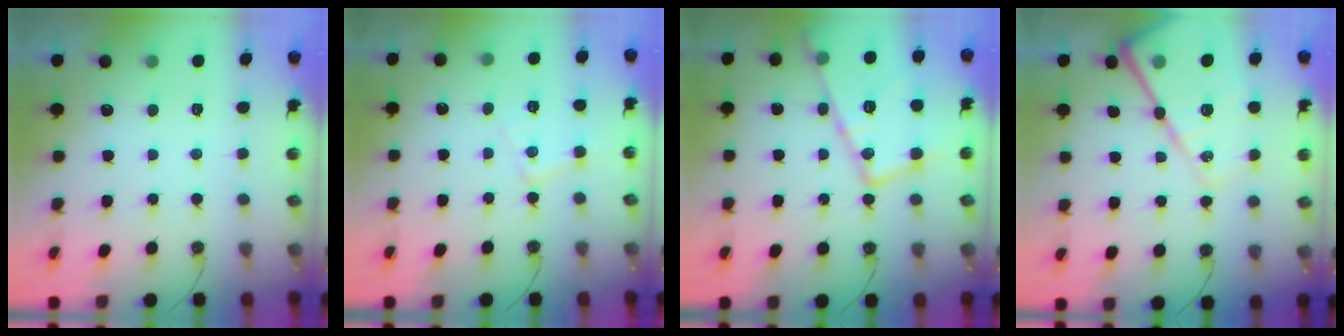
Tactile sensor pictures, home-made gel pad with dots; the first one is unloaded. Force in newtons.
{"total": 7.0, "press": 6.9, "slide": 0.4}
{"total": 21.1, "press": 21.0, "slide": 2.3}
{"total": 20.2, "press": 20.1, "slide": 2.1}